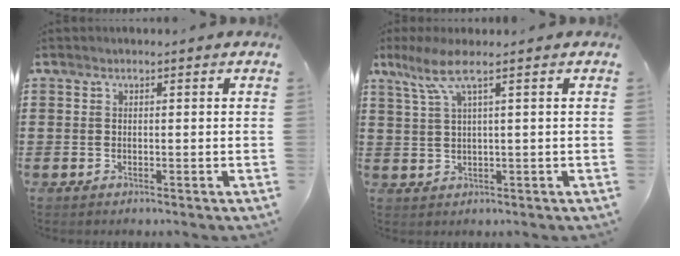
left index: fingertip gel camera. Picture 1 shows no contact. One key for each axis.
{"total": 5.1, "fx": 2.1, "fy": 0.3, "fz": 4.6, "tx": -0.102, "ty": -0.002, "tz": 0.033}